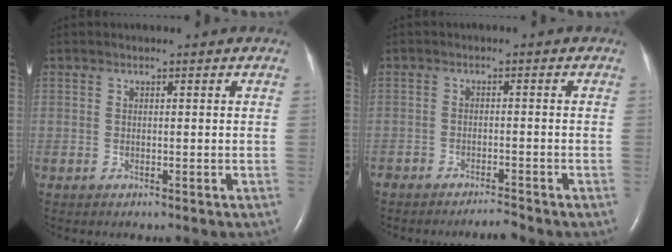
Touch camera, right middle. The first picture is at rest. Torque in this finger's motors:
{"motor_torque": [-0.09, 0.01, -0.02, 0.00]}